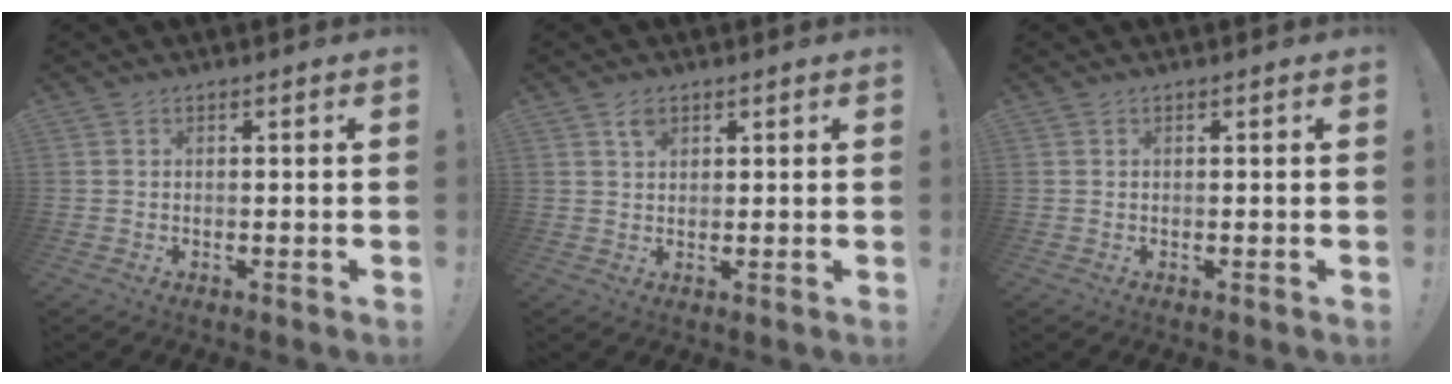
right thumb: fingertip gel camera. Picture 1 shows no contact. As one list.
[{"total": 2.7, "force": [1.6, 1.5, 1.5], "torque": [-0.016, -0.005, 0.025]}, {"total": 0.0}]